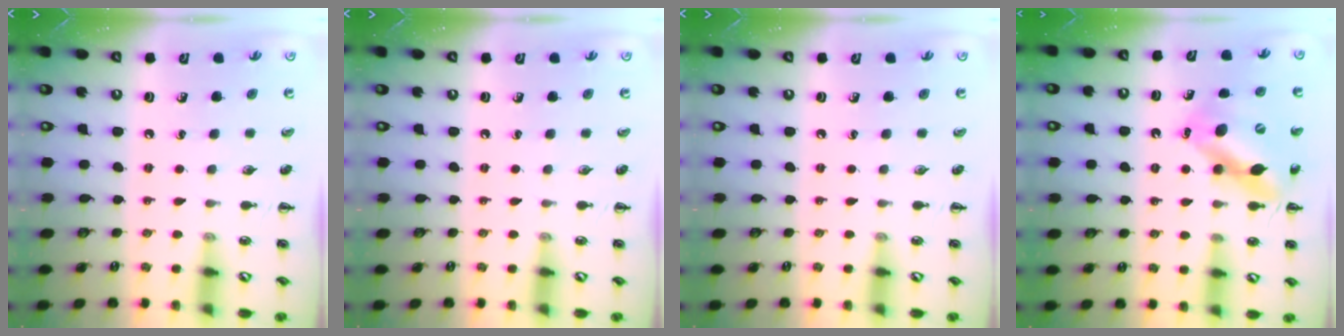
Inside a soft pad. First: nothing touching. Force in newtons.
{"total": 0.0}
{"total": 0.0}
{"total": 11.7, "press": 11.3, "slide": 3.3}